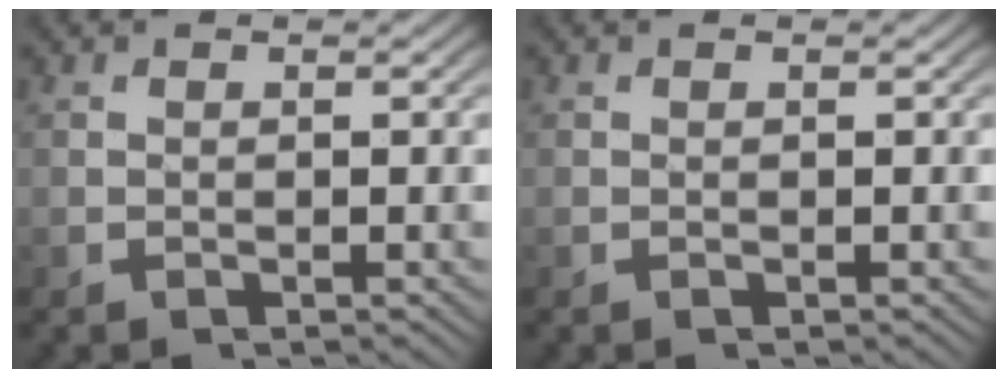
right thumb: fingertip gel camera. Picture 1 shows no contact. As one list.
[{"total": 0.0}]